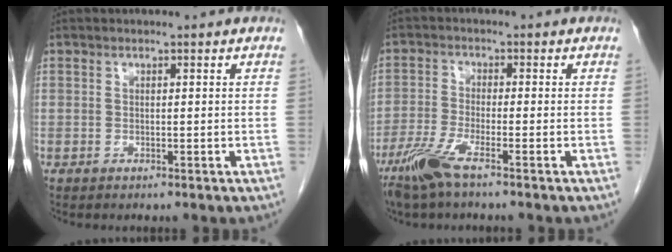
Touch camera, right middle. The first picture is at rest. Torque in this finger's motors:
{"motor_torque": [0.20, -0.18, 0.06, 0.06]}